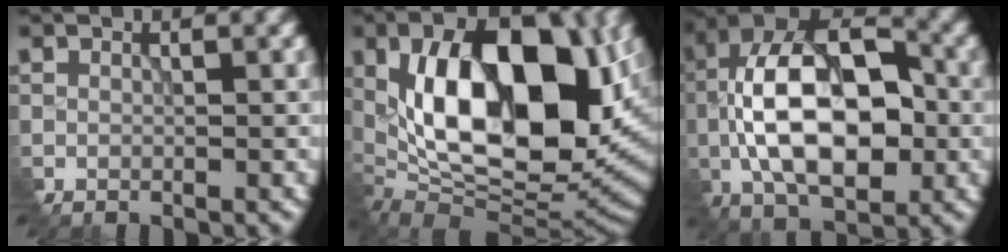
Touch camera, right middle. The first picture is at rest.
{"total": 15.7, "force": [1.3, 8.4, 13.2], "torque": [-0.202, -0.006, 0.014]}
{"total": 12.6, "force": [-2.1, 6.6, 10.5], "torque": [-0.189, 0.022, -0.049]}